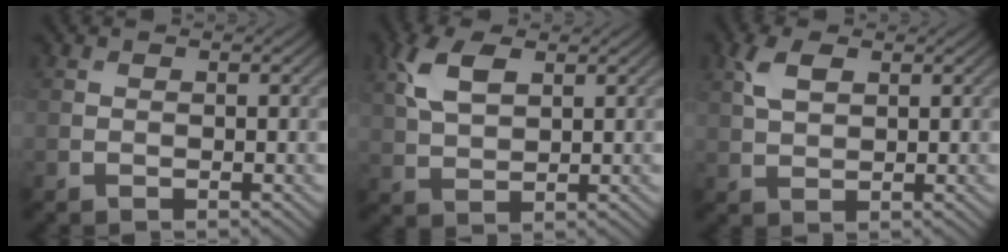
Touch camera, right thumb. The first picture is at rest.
{"total": 6.0, "force": [2.6, 3.1, 4.4], "torque": [-0.110, 0.007, 0.051]}
{"total": 3.7, "force": [1.7, 2.0, 2.7], "torque": [-0.068, 0.006, 0.034]}